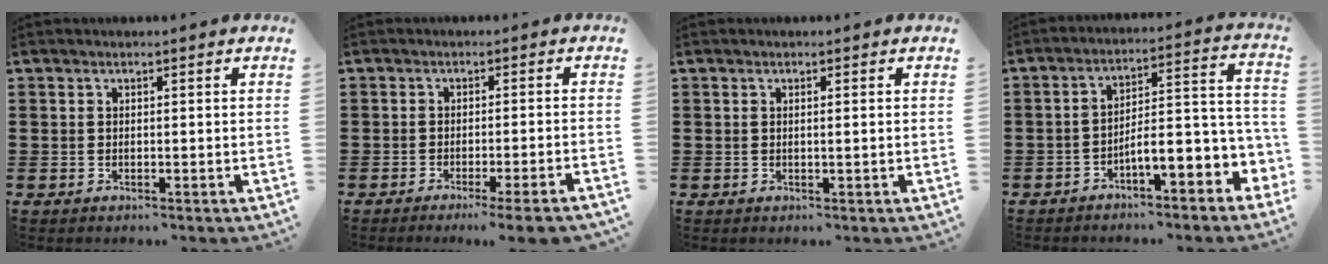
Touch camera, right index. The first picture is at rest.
{"total": 3.3, "force": [-2.6, -0.6, 2.0], "torque": [-0.030, -0.012, -0.047]}
{"total": 0.6, "force": [0.1, -0.2, 0.6], "torque": [-0.011, -0.004, 0.001]}
{"total": 6.3, "force": [-3.3, 1.4, 5.2], "torque": [-0.084, -0.031, -0.068]}